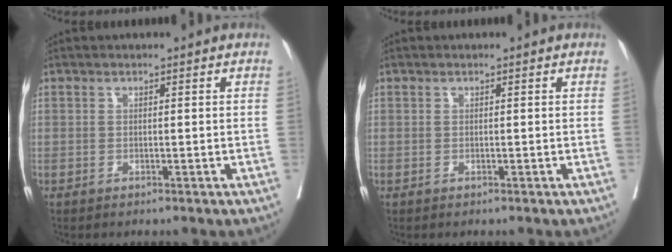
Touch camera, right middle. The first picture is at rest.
{"total": 0.0}